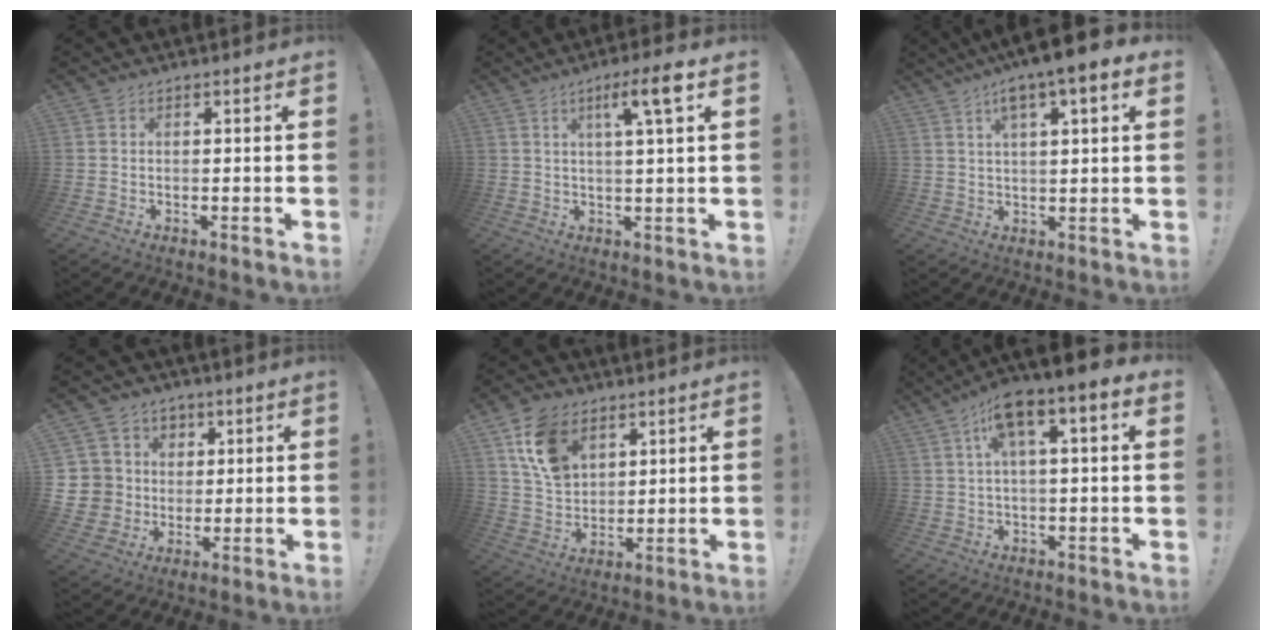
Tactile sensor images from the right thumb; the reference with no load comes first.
{"total": 8.1, "force": [3.0, 0.6, 7.5], "torque": [-0.112, -0.006, 0.038]}
{"total": 8.0, "force": [4.0, 1.9, 6.6], "torque": [-0.100, -0.022, 0.062]}
{"total": 9.8, "force": [2.0, 9.3, 2.2], "torque": [-0.028, -0.007, 0.055]}
{"total": 13.8, "force": [6.9, 9.6, 7.2], "torque": [-0.113, -0.021, 0.136]}
{"total": 9.5, "force": [3.2, 2.3, 8.7], "torque": [-0.141, -0.013, 0.051]}